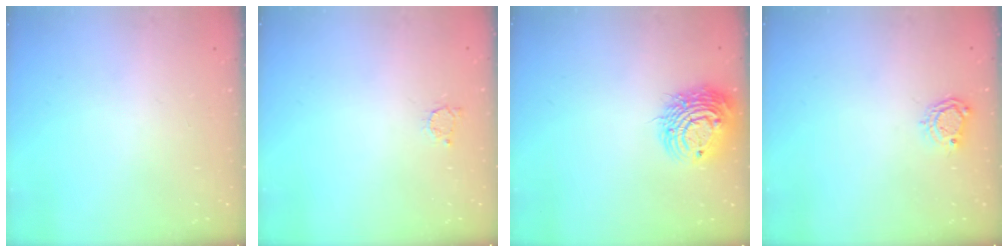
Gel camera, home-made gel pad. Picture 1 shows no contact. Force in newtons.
{"total": 2.4, "press": 2.4, "slide": 0.3}
{"total": 12.8, "press": 12.7, "slide": 1.6}
{"total": 4.4, "press": 4.4, "slide": 0.6}